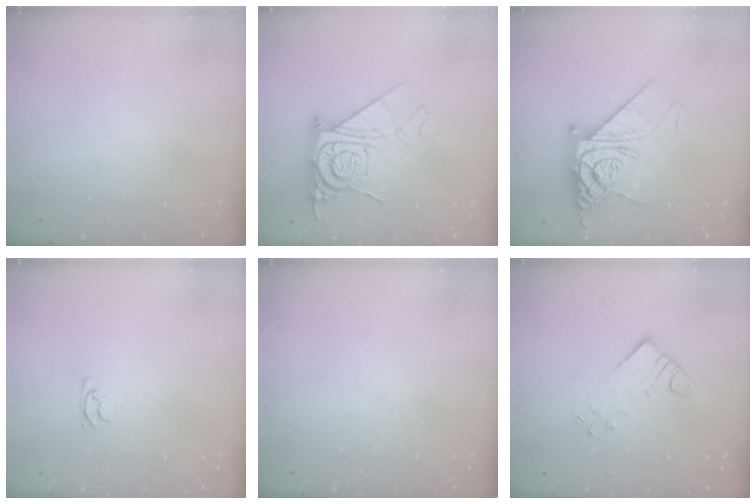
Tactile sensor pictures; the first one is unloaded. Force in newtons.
{"total": 12.8, "press": 12.7, "slide": 1.2}
{"total": 12.2, "press": 12.2, "slide": 1.1}
{"total": 3.3, "press": 3.3, "slide": 0.5}
{"total": 0.0}
{"total": 6.3, "press": 6.3, "slide": 0.4}